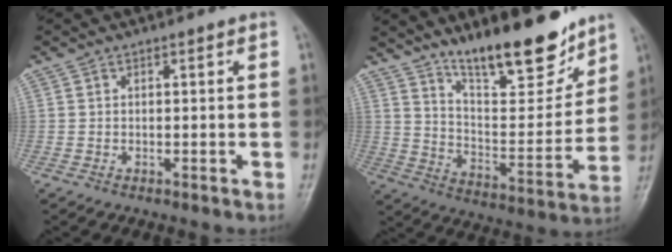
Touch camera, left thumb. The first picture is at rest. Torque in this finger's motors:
{"motor_torque": [0.74, 0.36, 1.58, -1.20, 0.24]}